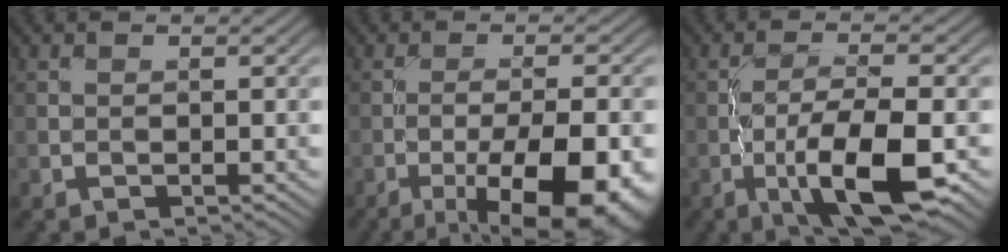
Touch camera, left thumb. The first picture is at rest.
{"total": 14.1, "force": [-7.4, 4.6, 11.1], "torque": [-0.158, -0.016, -0.096]}
{"total": 9.2, "force": [-3.2, 2.6, 8.2], "torque": [-0.145, 0.001, -0.061]}